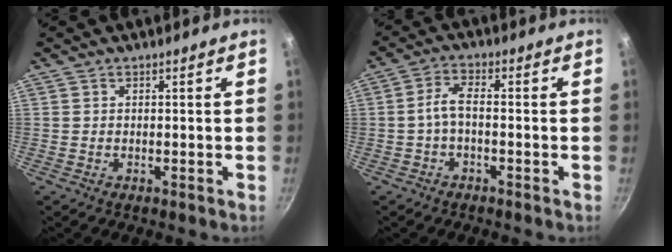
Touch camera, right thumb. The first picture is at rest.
{"total": 3.9, "force": [-1.2, 1.6, 3.4], "torque": [-0.076, 0.022, -0.031]}